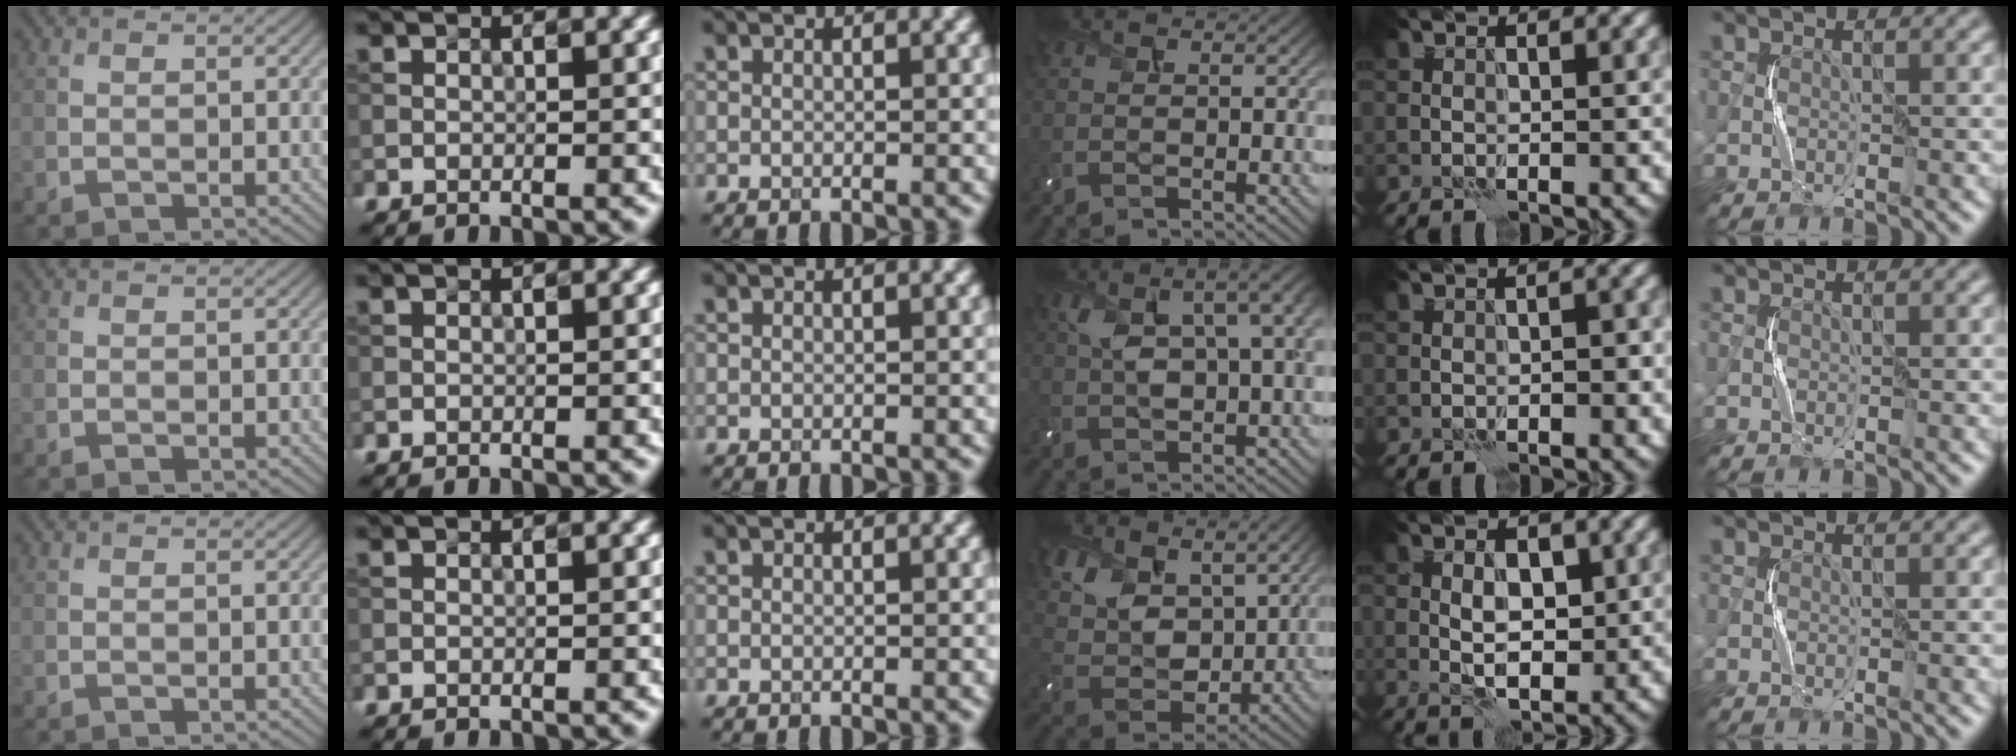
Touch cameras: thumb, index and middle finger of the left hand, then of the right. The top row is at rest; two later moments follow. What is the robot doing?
{"motion": "squeeze", "object": "air blower"}